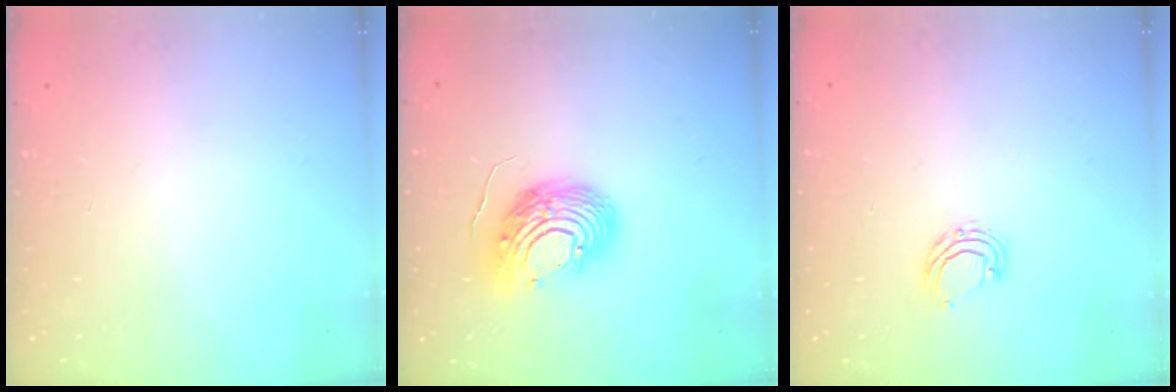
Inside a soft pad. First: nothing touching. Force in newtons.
{"total": 13.3, "press": 13.1, "slide": 2.3}
{"total": 5.6, "press": 5.6, "slide": 1.0}